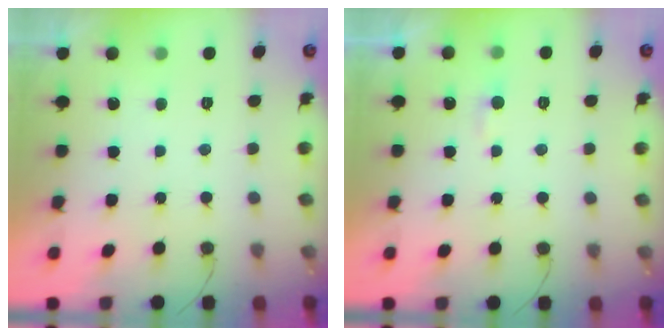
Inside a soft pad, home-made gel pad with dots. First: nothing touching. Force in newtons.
{"total": 2.7, "press": 2.7, "slide": 0.3}